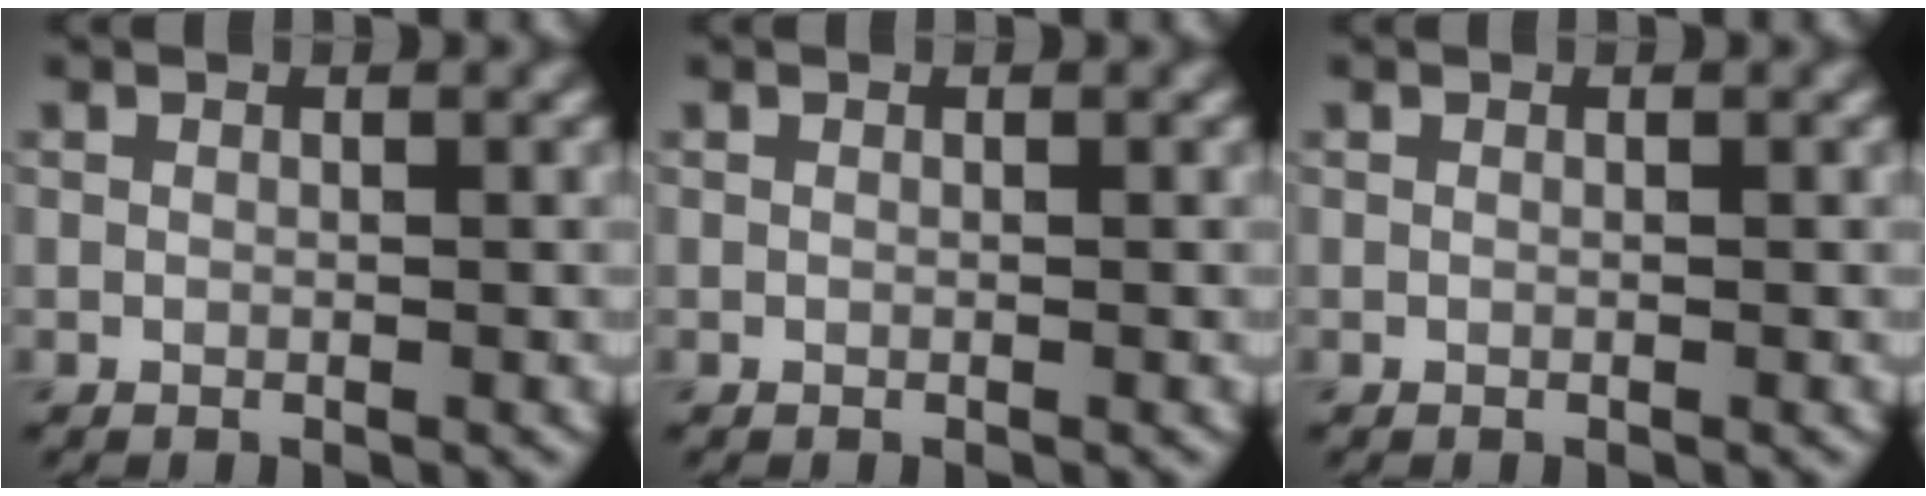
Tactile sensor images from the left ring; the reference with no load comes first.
{"total": 0.0}
{"total": 0.0}